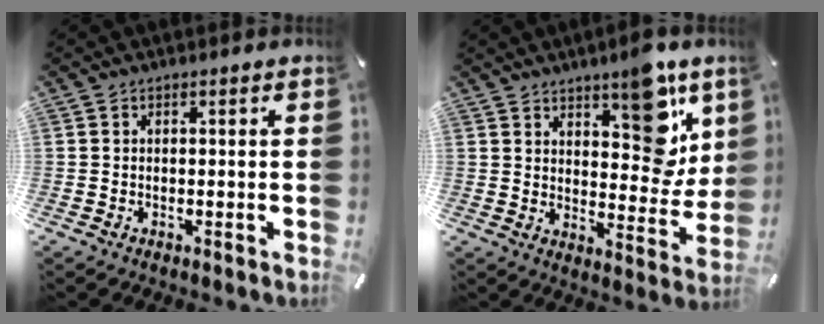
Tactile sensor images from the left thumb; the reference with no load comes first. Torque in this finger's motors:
{"motor_torque": [2.13, 2.03, 1.20, -1.26, 0.17]}